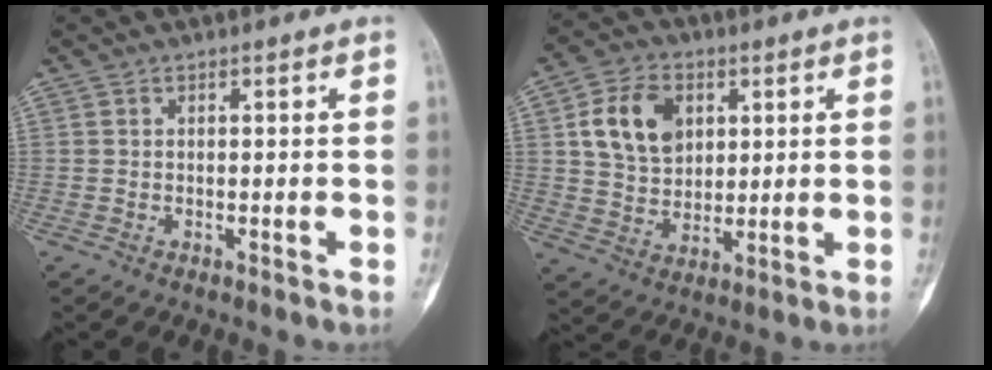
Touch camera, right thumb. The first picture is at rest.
{"total": 11.7, "force": [3.5, 8.5, 7.2], "torque": [-0.102, -0.007, 0.066]}